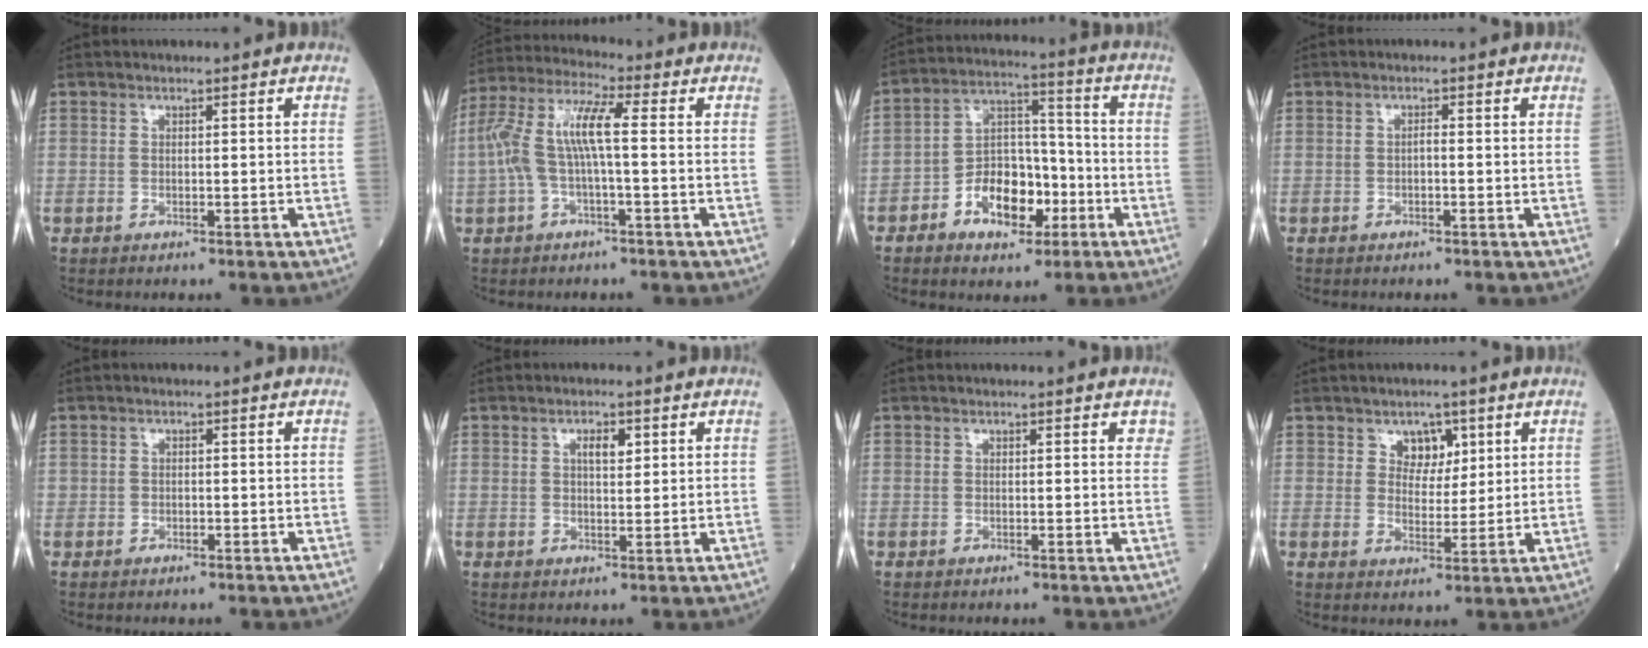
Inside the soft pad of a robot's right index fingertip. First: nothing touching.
{"total": 9.0, "force": [-0.3, 1.4, 8.9], "torque": [-0.196, 0.034, -0.012]}
{"total": 10.5, "force": [-4.6, 5.9, 7.3], "torque": [-0.131, 0.025, -0.077]}
{"total": 0.7, "force": [-0.2, 0.2, 0.6], "torque": [-0.010, 0.002, -0.007]}
{"total": 0.6, "force": [-0.3, 0.5, 0.1], "torque": [0.004, 0.002, -0.005]}
{"total": 2.7, "force": [1.1, 1.0, 2.3], "torque": [-0.038, 0.000, 0.018]}
{"total": 1.5, "force": [1.1, 0.6, 0.8], "torque": [0.001, 0.001, 0.007]}
{"total": 4.0, "force": [2.1, 2.8, 1.9], "torque": [-0.020, 0.003, 0.035]}